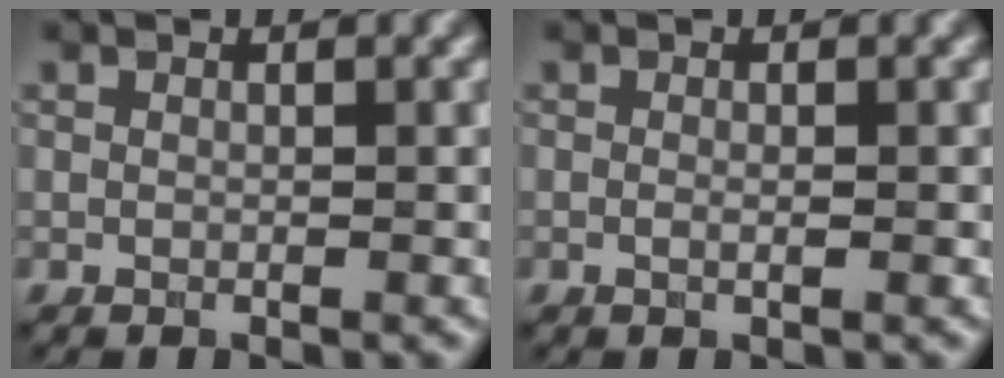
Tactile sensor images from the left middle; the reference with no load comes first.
{"total": 0.8, "force": [-0.1, 0.1, 0.8], "torque": [-0.014, -0.006, -0.003]}